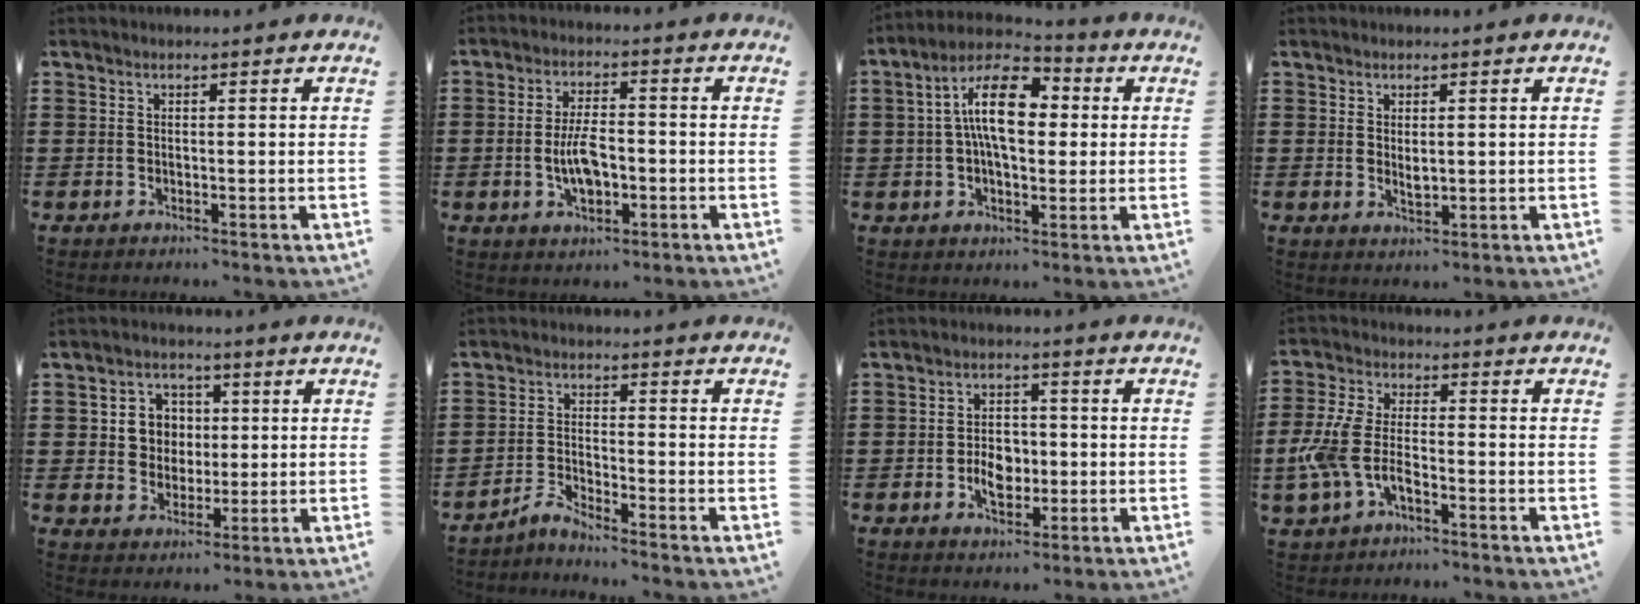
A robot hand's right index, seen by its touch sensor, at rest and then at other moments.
{"total": 6.2, "force": [-1.3, 2.8, 5.3], "torque": [-0.113, 0.002, -0.028]}
{"total": 11.2, "force": [1.7, 5.6, 9.5], "torque": [-0.183, 0.007, 0.024]}
{"total": 1.5, "force": [0.5, 0.7, 1.2], "torque": [-0.023, 0.003, 0.008]}
{"total": 5.6, "force": [0.6, 5.2, 1.8], "torque": [-0.059, 0.017, 0.009]}
{"total": 3.1, "force": [-3.0, 0.0, 0.4], "torque": [-0.020, 0.002, -0.063]}
{"total": 5.3, "force": [-1.5, 3.4, 3.8], "torque": [-0.068, 0.005, -0.029]}
{"total": 6.7, "force": [-2.8, 3.4, 5.0], "torque": [-0.136, -0.005, -0.061]}